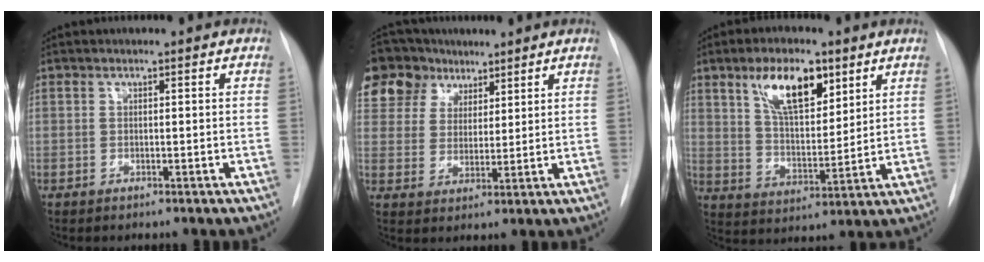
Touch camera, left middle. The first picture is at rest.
{"total": 14.4, "force": [9.6, 10.0, 3.8], "torque": [-0.097, 0.052, 0.182]}
{"total": 10.7, "force": [5.9, 4.1, 8.0], "torque": [-0.146, 0.007, 0.112]}